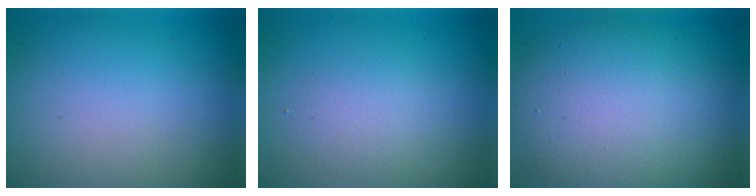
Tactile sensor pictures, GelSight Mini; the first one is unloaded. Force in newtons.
{"total": 1.8, "press": 1.8, "slide": 0.0}
{"total": 10.5, "press": 10.5, "slide": 0.6}